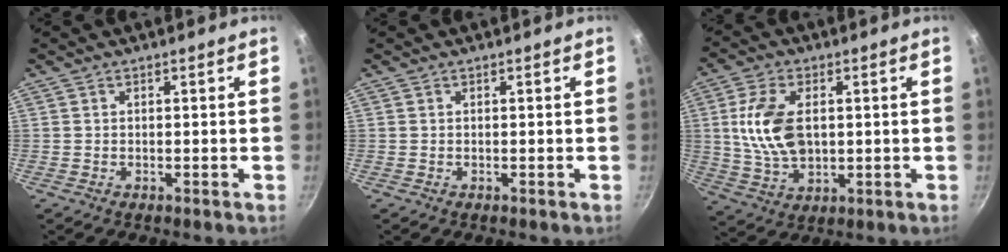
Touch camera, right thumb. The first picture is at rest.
{"total": 0.0}
{"total": 14.0, "force": [1.7, 8.6, 10.9], "torque": [-0.195, -0.004, 0.036]}